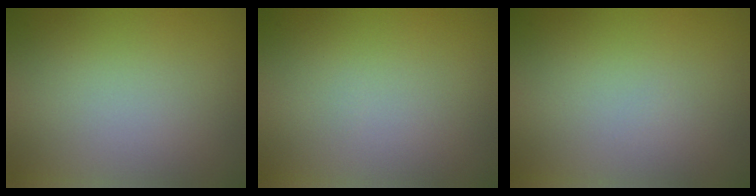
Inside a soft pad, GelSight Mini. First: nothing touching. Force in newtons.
{"total": 0.0}
{"total": 0.0}